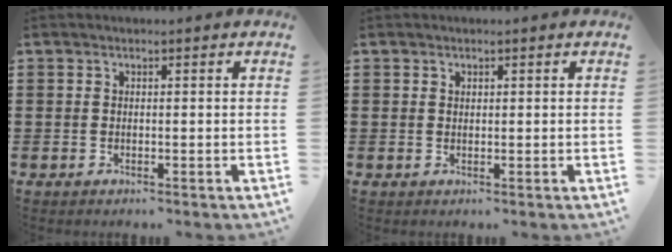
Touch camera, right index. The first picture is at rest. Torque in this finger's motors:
{"motor_torque": [-1.05, 1.08, -0.02, -0.01]}